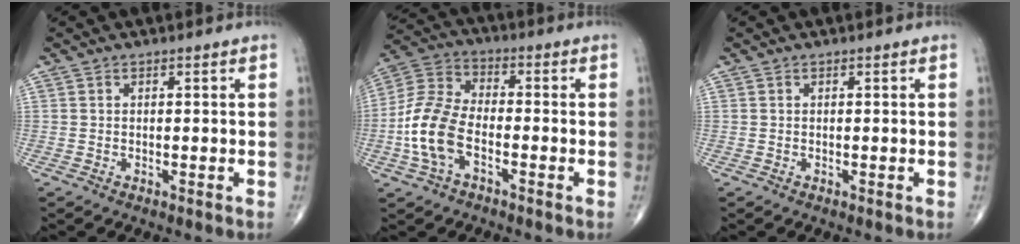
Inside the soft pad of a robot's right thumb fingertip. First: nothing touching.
{"total": 11.8, "force": [-3.7, 6.5, 9.1], "torque": [-0.192, 0.030, -0.078]}
{"total": 0.0}